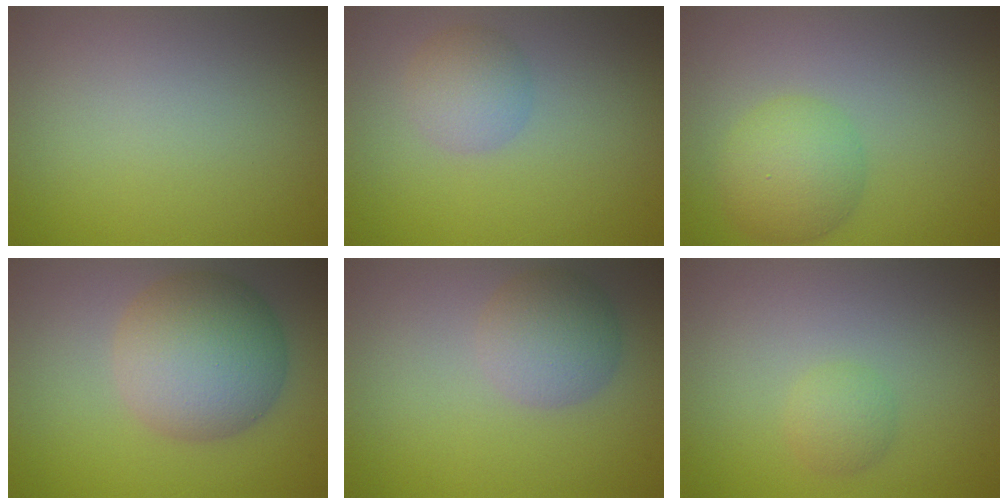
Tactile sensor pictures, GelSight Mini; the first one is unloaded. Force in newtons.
{"total": 2.7, "press": 2.7, "slide": 0.1}
{"total": 4.2, "press": 4.2, "slide": 0.2}
{"total": 7.7, "press": 7.7, "slide": 0.3}
{"total": 3.7, "press": 3.7, "slide": 0.1}
{"total": 1.5, "press": 1.5, "slide": 0.1}